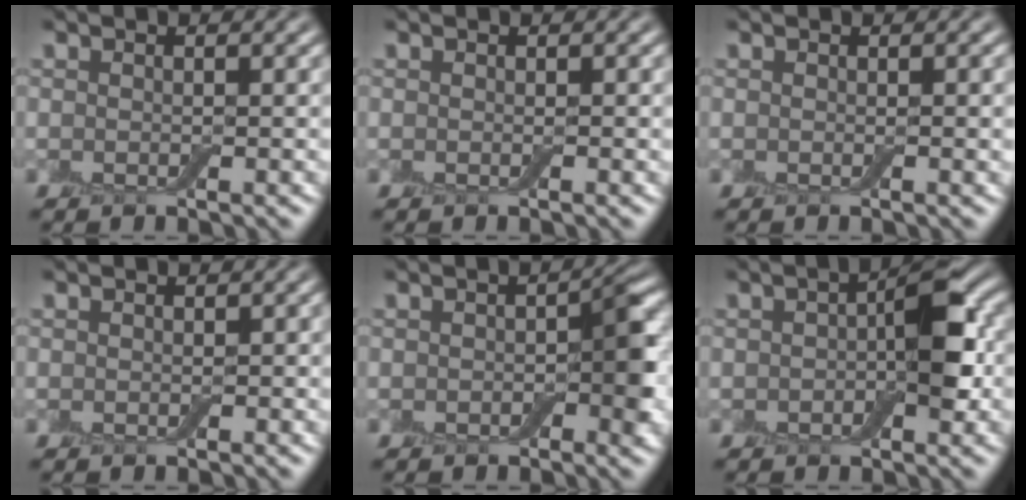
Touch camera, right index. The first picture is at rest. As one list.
[{"total": 0.0}, {"total": 0.5, "force": [0.0, 0.1, 0.5], "torque": [-0.005, 0.001, 0.000]}, {"total": 0.0}, {"total": 3.3, "force": [-0.5, 1.8, 2.7], "torque": [-0.026, 0.004, -0.010]}, {"total": 5.1, "force": [0.0, 2.3, 4.5], "torque": [-0.061, 0.009, -0.007]}]